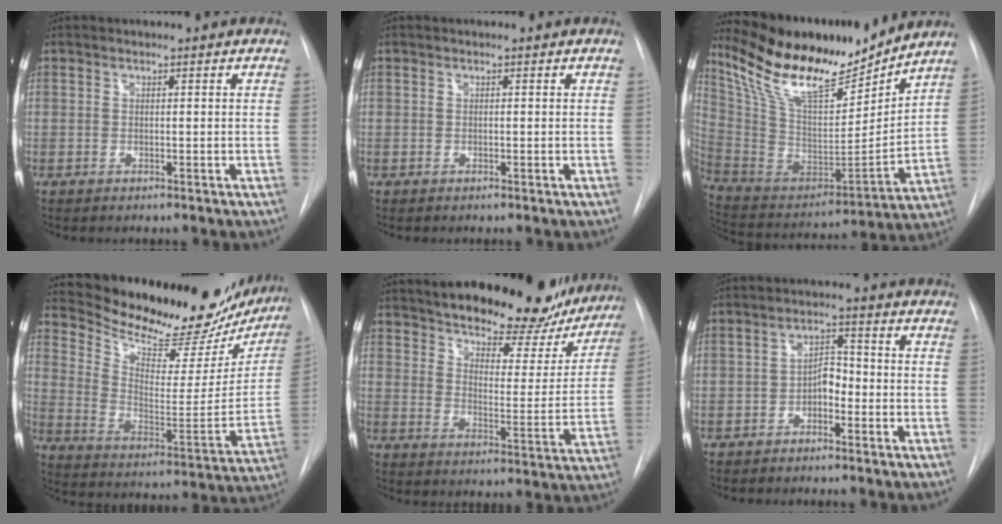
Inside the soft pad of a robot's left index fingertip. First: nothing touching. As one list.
[{"total": 0.0}, {"total": 20.3, "force": [17.3, 4.0, 9.8], "torque": [-0.183, -0.023, 0.311]}, {"total": 26.6, "force": [23.8, 6.9, 9.5], "torque": [-0.149, -0.055, 0.323]}, {"total": 24.6, "force": [21.2, 7.2, 10.2], "torque": [-0.160, -0.030, 0.269]}, {"total": 3.8, "force": [-1.7, 2.1, 2.8], "torque": [-0.046, 0.014, -0.033]}]